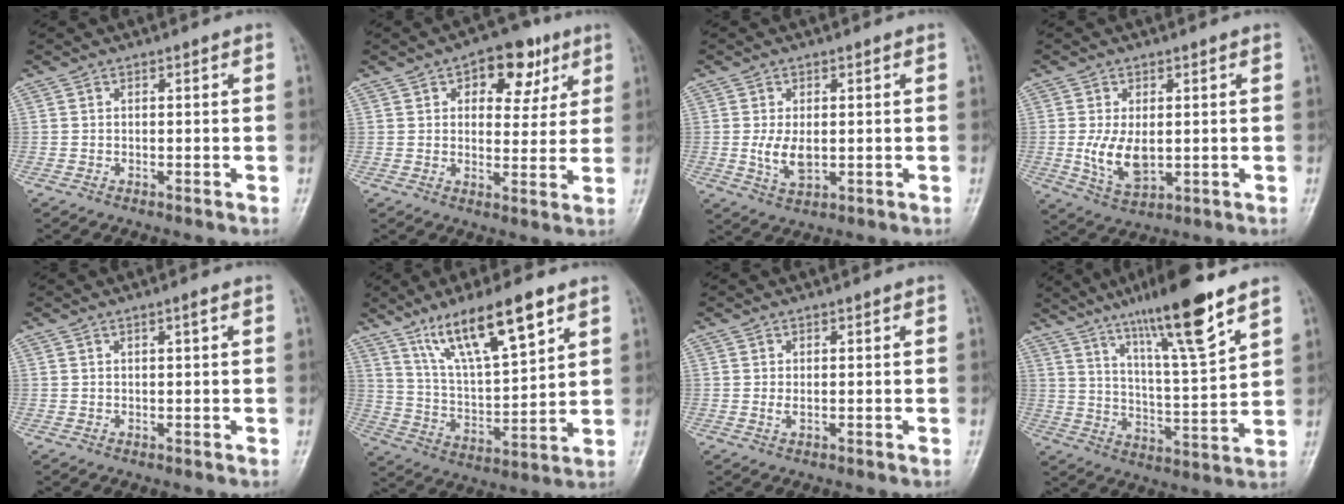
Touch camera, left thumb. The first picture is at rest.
{"total": 10.4, "force": [5.0, 6.1, 6.7], "torque": [-0.047, -0.013, 0.063]}
{"total": 5.0, "force": [-0.1, 2.8, 4.2], "torque": [-0.080, -0.011, 0.004]}
{"total": 7.3, "force": [-0.1, 4.1, 6.1], "torque": [-0.108, -0.014, 0.008]}
{"total": 1.1, "force": [0.6, 0.0, 1.0], "torque": [-0.016, -0.001, 0.009]}
{"total": 16.3, "force": [9.9, 4.2, 12.2], "torque": [-0.199, -0.039, 0.189]}
{"total": 1.1, "force": [0.2, 0.5, 1.0], "torque": [-0.021, 0.000, 0.007]}
{"total": 16.5, "force": [10.8, 1.8, 12.3], "torque": [-0.200, -0.056, 0.186]}